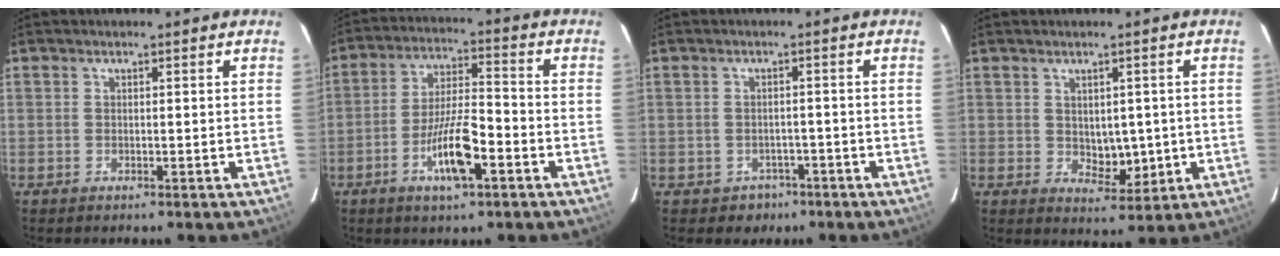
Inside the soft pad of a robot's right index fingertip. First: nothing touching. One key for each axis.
{"total": 10.0, "fx": -4.4, "fy": 1.9, "fz": 8.8, "tx": -0.165, "ty": 0.000, "tz": -0.078}
{"total": 3.1, "fx": -1.8, "fy": 2.6, "fz": 0.2, "tx": -0.001, "ty": 0.013, "tz": -0.019}
{"total": 4.8, "fx": -0.1, "fy": 3.0, "fz": 3.8, "tx": -0.048, "ty": -0.004, "tz": 0.011}